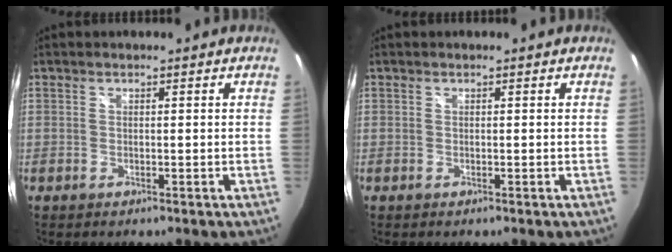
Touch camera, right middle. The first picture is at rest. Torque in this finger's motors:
{"motor_torque": [0.00, 0.00, 0.00, 0.00]}